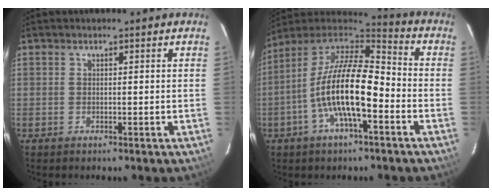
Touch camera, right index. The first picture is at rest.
{"total": 16.5, "force": [-5.0, 5.6, 14.7], "torque": [-0.279, 0.001, -0.104]}